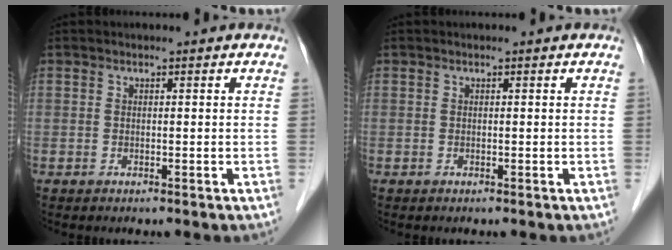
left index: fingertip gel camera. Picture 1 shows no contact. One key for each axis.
{"total": 0.0}